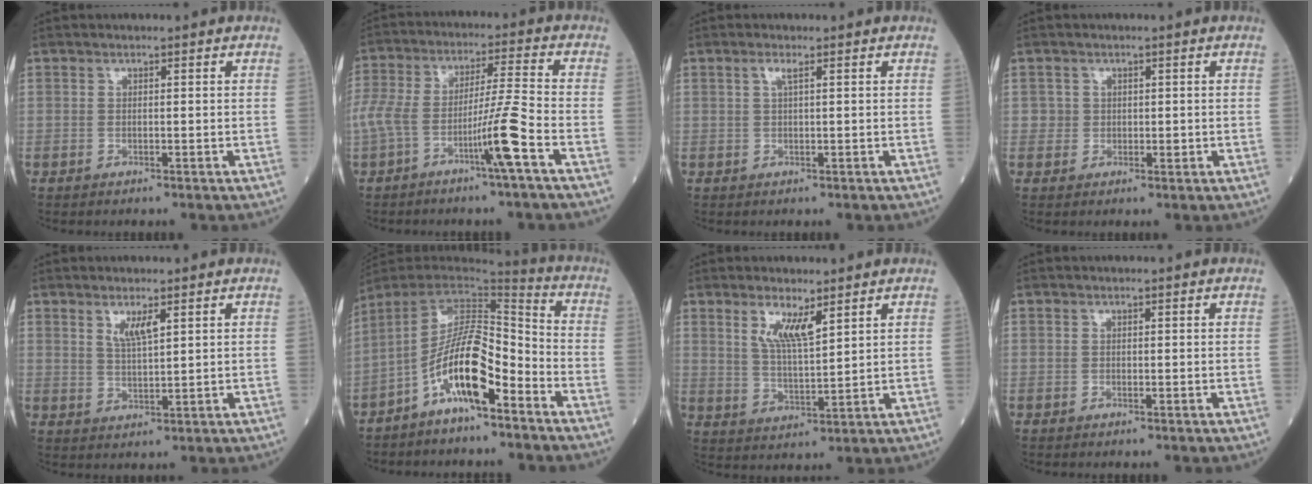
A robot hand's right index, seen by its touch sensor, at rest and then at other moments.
{"total": 10.5, "force": [-5.0, -0.5, 9.2], "torque": [-0.202, 0.012, -0.091]}
{"total": 1.2, "force": [0.5, -0.1, 1.1], "torque": [-0.032, 0.004, 0.009]}
{"total": 1.6, "force": [0.2, 1.5, 0.2], "torque": [-0.004, 0.000, 0.004]}
{"total": 3.3, "force": [1.8, 0.4, 2.7], "torque": [-0.059, -0.004, 0.038]}
{"total": 12.6, "force": [-6.4, 2.8, 10.6], "torque": [-0.202, 0.013, -0.113]}
{"total": 5.7, "force": [3.3, 1.0, 4.5], "torque": [-0.094, -0.008, 0.067]}
{"total": 0.0}